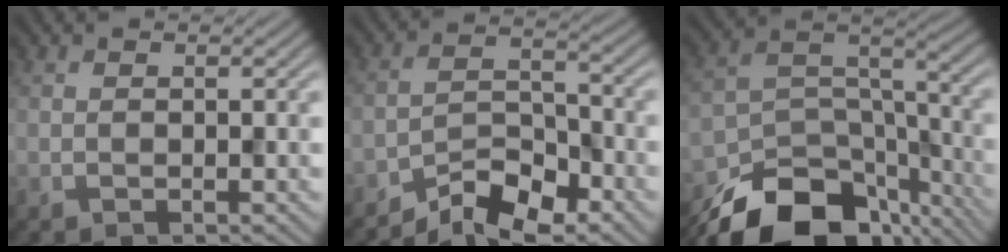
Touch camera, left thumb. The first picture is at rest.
{"total": 7.1, "force": [-5.8, 2.2, 3.5], "torque": [-0.059, 0.004, -0.116]}
{"total": 17.0, "force": [-12.6, 8.4, 7.8], "torque": [-0.180, -0.044, -0.178]}